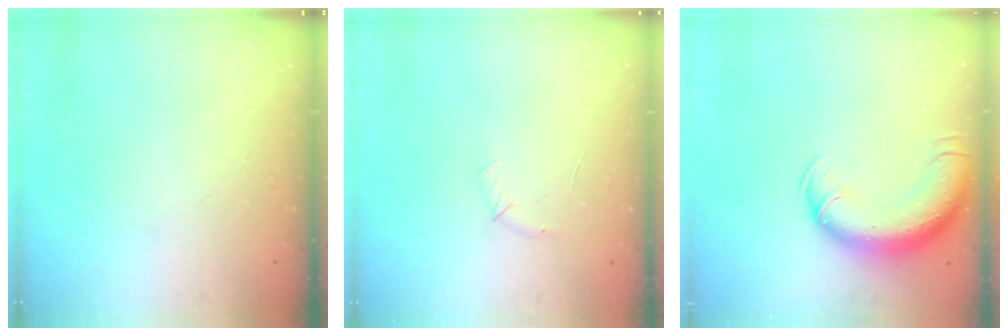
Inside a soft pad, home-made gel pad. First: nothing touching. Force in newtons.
{"total": 5.0, "press": 4.8, "slide": 1.4}
{"total": 13.1, "press": 12.7, "slide": 3.2}